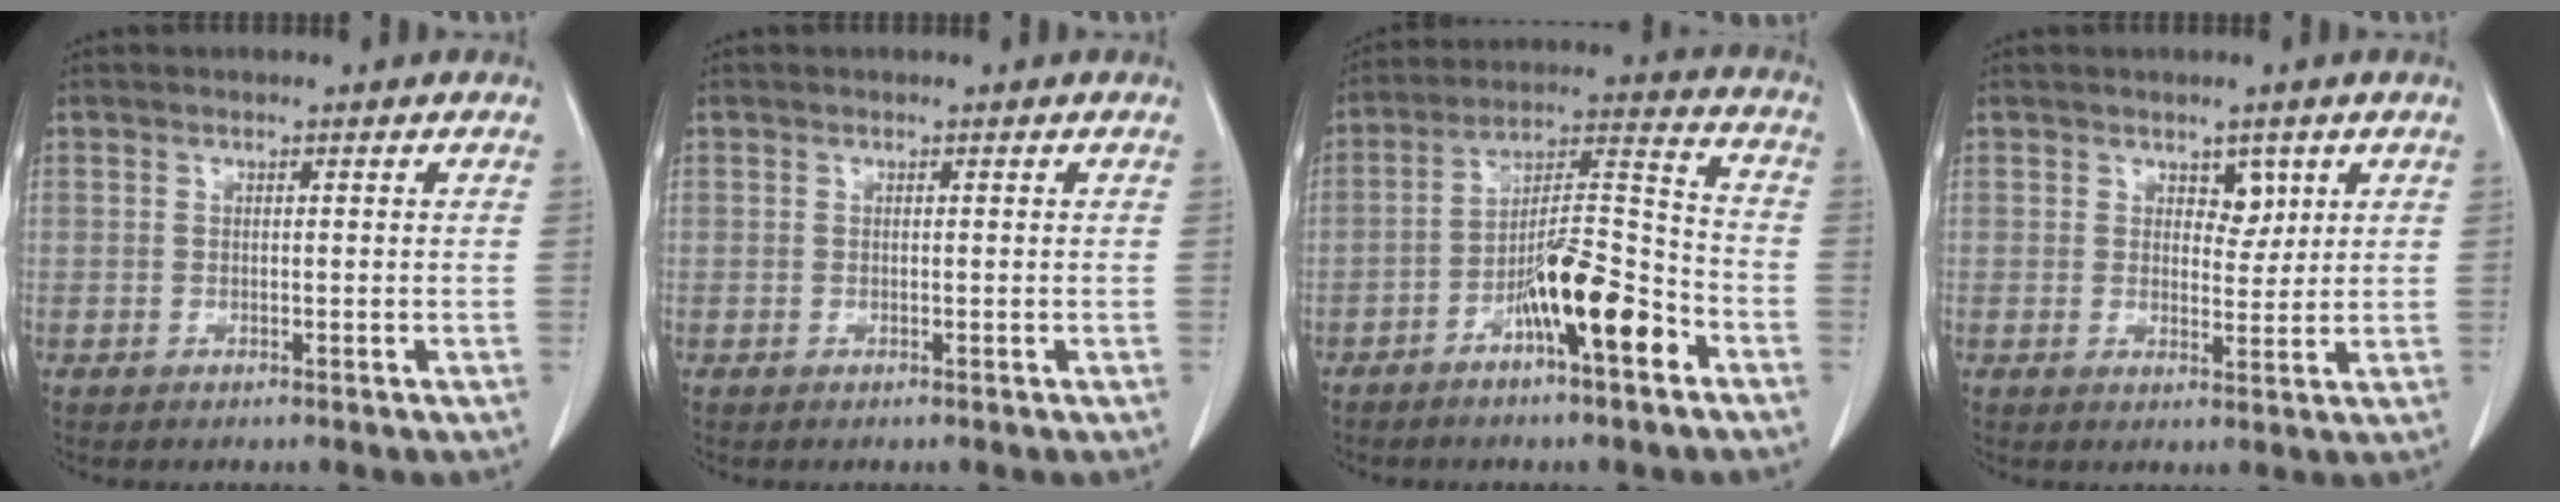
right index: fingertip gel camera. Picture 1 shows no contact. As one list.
[{"total": 0.0}, {"total": 12.4, "force": [-6.3, 2.0, 10.5], "torque": [-0.179, 0.012, -0.107]}, {"total": 3.1, "force": [1.6, 1.9, 1.9], "torque": [-0.019, 0.000, 0.026]}]